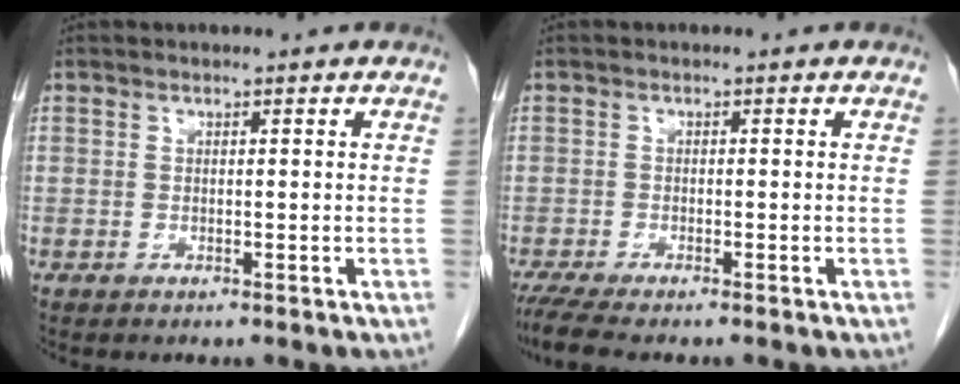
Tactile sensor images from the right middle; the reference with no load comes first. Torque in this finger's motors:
{"motor_torque": [0.59, -0.36, 0.04, 0.05]}